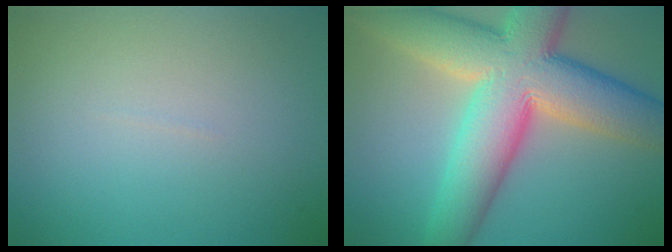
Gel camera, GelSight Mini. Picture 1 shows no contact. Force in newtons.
{"total": 13.7, "press": 13.7, "slide": 0.9}